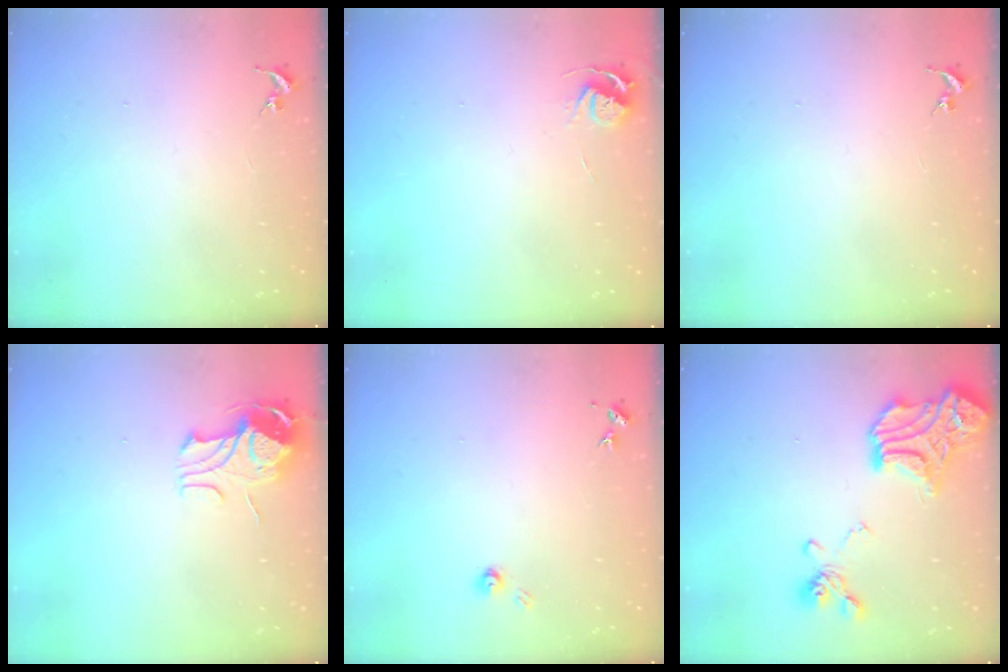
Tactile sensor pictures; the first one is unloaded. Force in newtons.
{"total": 5.2, "press": 5.2, "slide": 0.6}
{"total": 0.0}
{"total": 9.6, "press": 9.6, "slide": 1.0}
{"total": 3.4, "press": 3.4, "slide": 0.5}
{"total": 20.3, "press": 20.2, "slide": 1.7}